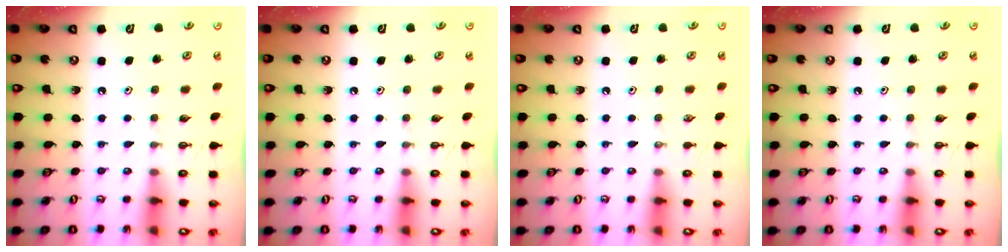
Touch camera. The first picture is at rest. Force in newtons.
{"total": 0.0}
{"total": 0.0}
{"total": 0.0}